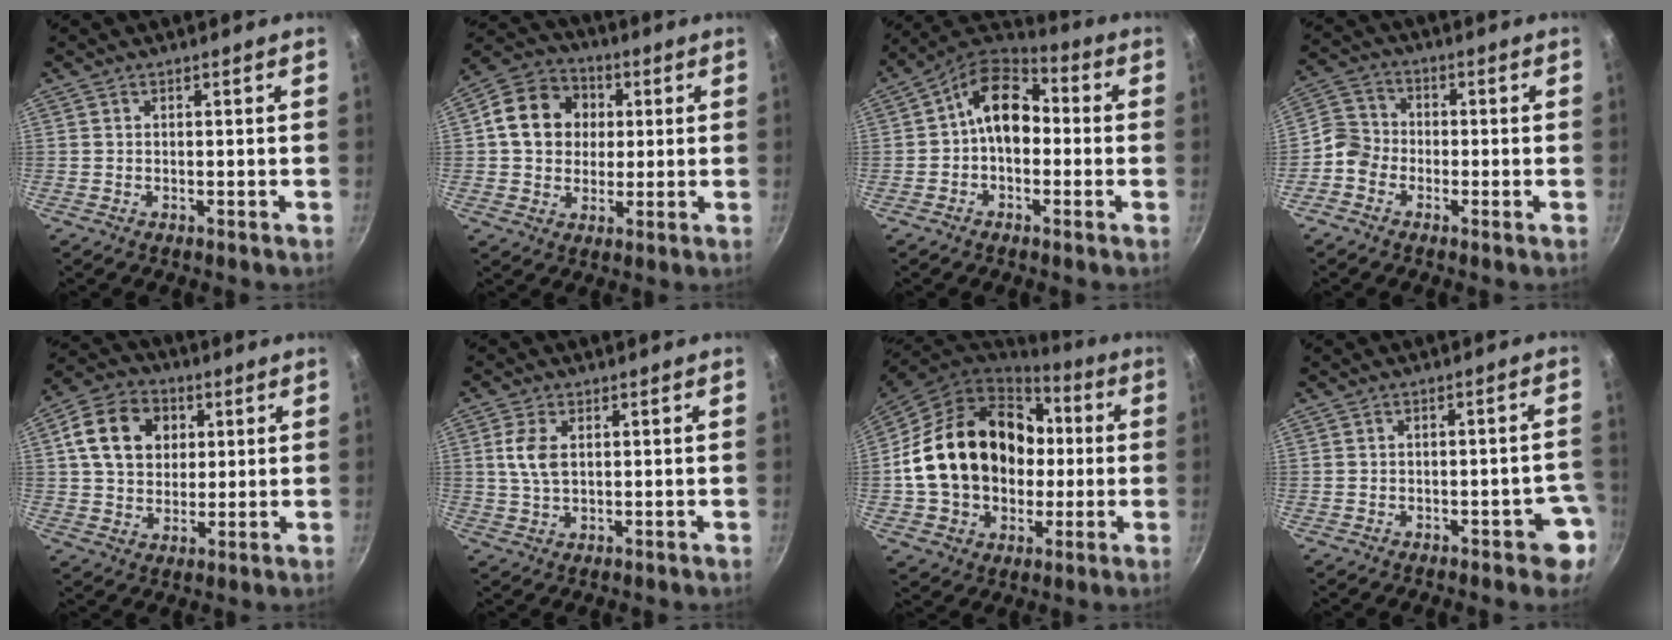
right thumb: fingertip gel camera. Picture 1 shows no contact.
{"total": 12.8, "force": [2.1, 10.9, 6.4], "torque": [-0.087, 0.015, 0.021]}
{"total": 11.8, "force": [0.3, 8.1, 8.6], "torque": [-0.107, 0.041, -0.021]}
{"total": 5.4, "force": [-2.4, 4.5, 1.9], "torque": [-0.015, 0.031, -0.065]}
{"total": 13.0, "force": [3.5, 10.1, 7.3], "torque": [-0.110, 0.007, 0.048]}
{"total": 5.1, "force": [1.1, 2.9, 4.1], "torque": [-0.083, 0.001, 0.022]}
{"total": 24.4, "force": [1.4, 19.1, 15.1], "torque": [-0.242, 0.042, 0.037]}
{"total": 4.8, "force": [-1.9, 2.6, 3.6], "torque": [-0.008, 0.033, -0.017]}